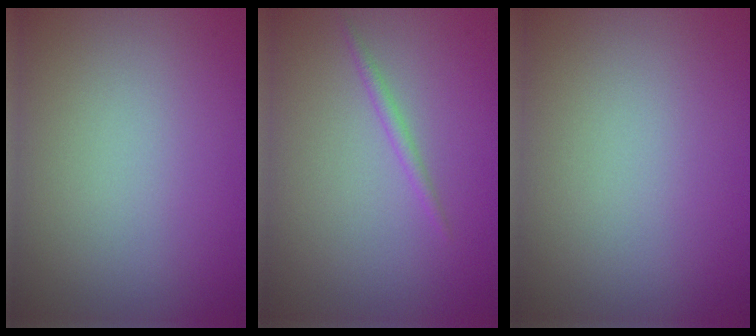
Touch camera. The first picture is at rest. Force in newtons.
{"total": 1.0, "press": 1.0, "slide": 0.0}
{"total": 0.0}